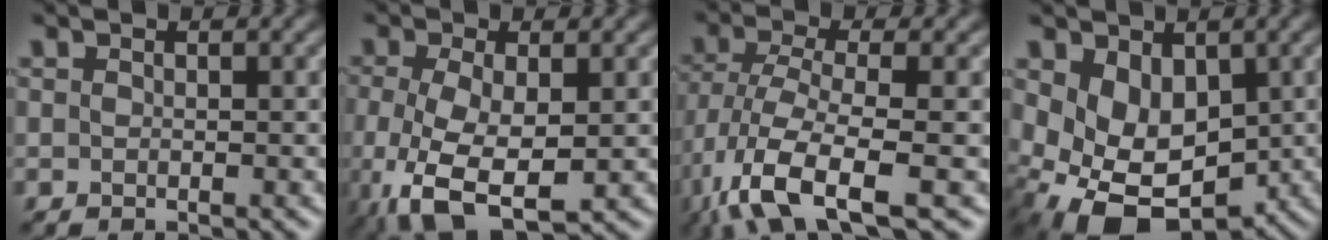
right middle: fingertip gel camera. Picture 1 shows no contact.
{"total": 6.9, "force": [-1.9, 3.3, 5.8], "torque": [-0.134, -0.017, -0.030]}
{"total": 9.3, "force": [-4.5, 3.2, 7.5], "torque": [-0.162, -0.014, -0.091]}
{"total": 8.5, "force": [-1.0, 5.9, 6.1], "torque": [-0.119, -0.028, -0.005]}